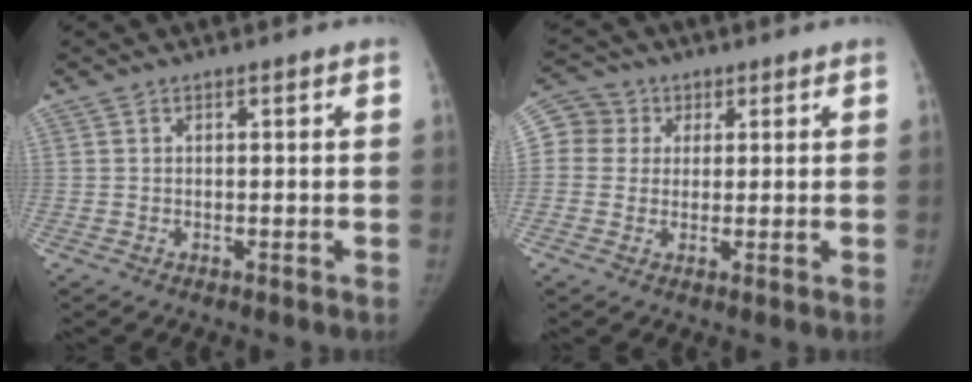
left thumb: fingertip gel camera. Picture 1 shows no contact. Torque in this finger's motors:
{"motor_torque": [-0.29, 1.04, -0.22, 0.11, 0.00]}